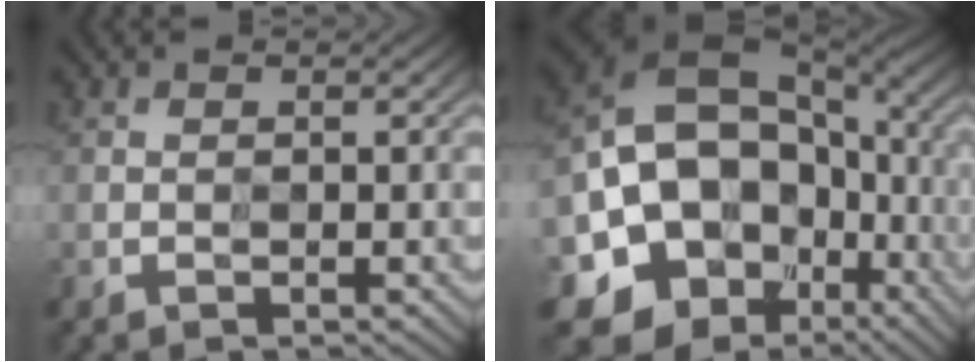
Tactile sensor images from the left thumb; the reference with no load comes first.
{"total": 19.7, "force": [-3.7, 17.3, 8.8], "torque": [-0.170, -0.004, -0.076]}